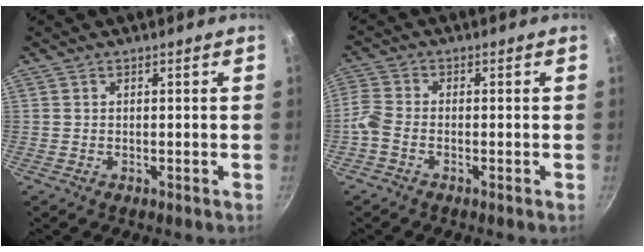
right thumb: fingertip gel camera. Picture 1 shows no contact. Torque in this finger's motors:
{"motor_torque": [-0.24, -0.24, 0.61, -0.12, 0.04]}